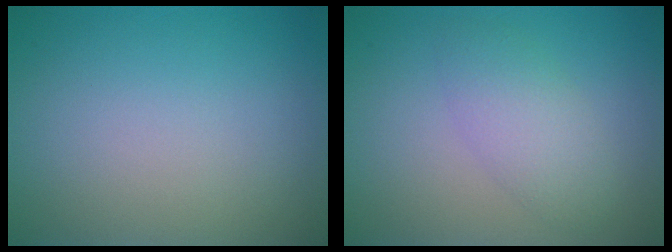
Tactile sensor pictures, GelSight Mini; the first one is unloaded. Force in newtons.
{"total": 2.9, "press": 2.9, "slide": 0.1}